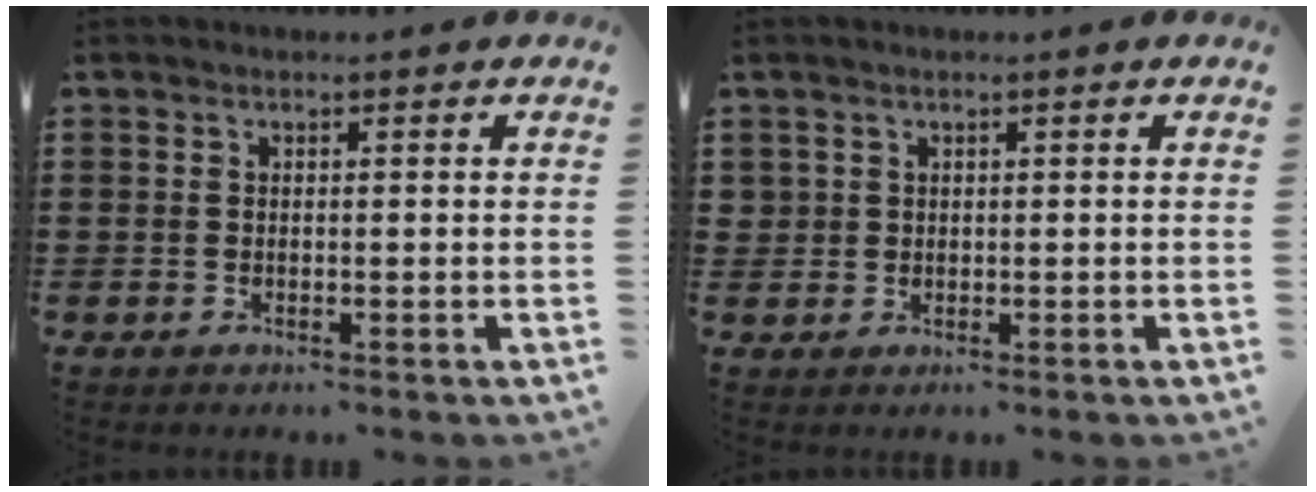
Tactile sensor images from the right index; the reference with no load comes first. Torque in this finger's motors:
{"motor_torque": [0.14, 0.02, 0.00, 0.00]}